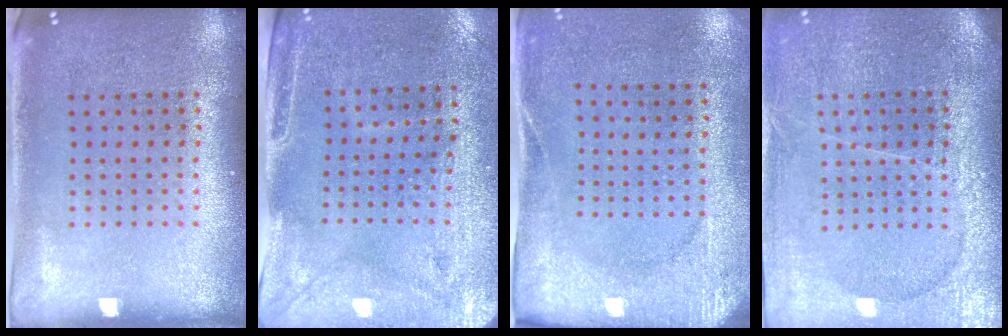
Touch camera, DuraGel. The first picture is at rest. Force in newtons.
{"total": 3.0, "press": 2.5, "slide": 1.5}
{"total": 2.6, "press": 2.0, "slide": 1.6}
{"total": 3.6, "press": 3.3, "slide": 1.4}